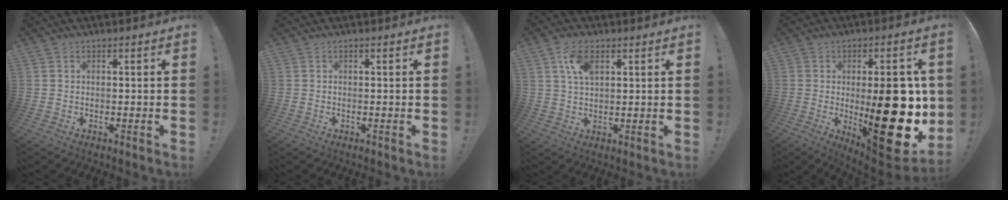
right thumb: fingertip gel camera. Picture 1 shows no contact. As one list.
[{"total": 0.0}, {"total": 7.1, "force": [3.1, 3.7, 5.2], "torque": [-0.091, -0.002, 0.057]}, {"total": 28.1, "force": [-1.1, 10.6, 26.0], "torque": [-0.363, -0.031, 0.000]}]